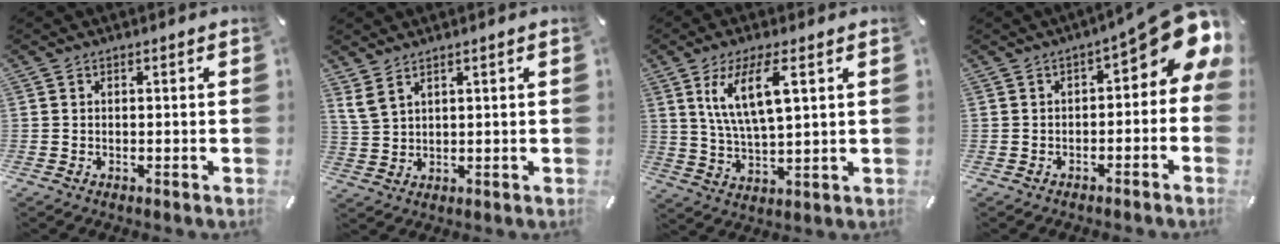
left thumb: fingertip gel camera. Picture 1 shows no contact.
{"total": 4.0, "force": [2.7, 2.0, 2.2], "torque": [-0.055, -0.007, 0.051]}
{"total": 11.2, "force": [4.9, 3.4, 9.5], "torque": [-0.206, 0.001, 0.082]}
{"total": 12.1, "force": [4.5, 4.7, 10.2], "torque": [-0.124, -0.036, 0.072]}